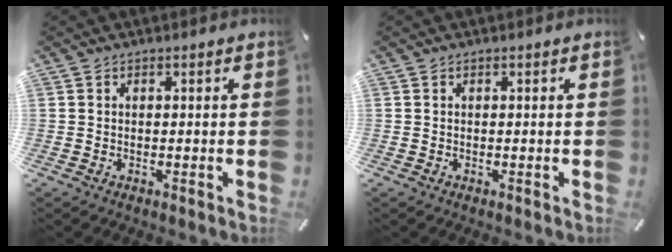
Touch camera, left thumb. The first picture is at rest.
{"total": 0.0}